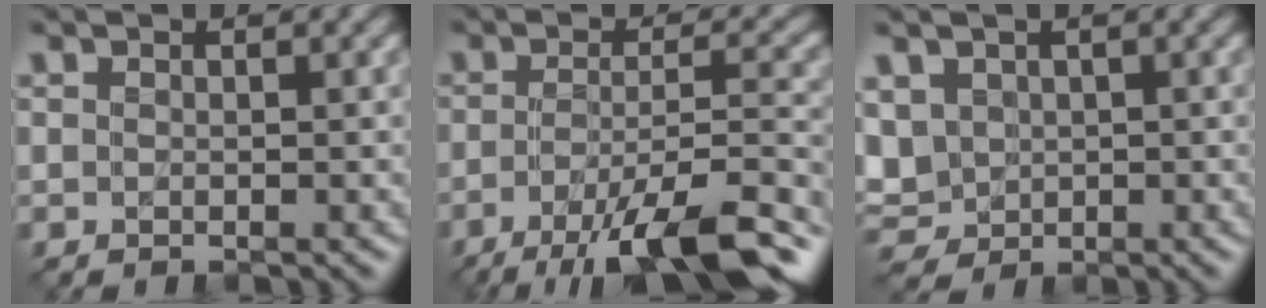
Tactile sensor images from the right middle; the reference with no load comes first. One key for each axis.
{"total": 11.2, "fx": -6.8, "fy": 2.5, "fz": 8.6, "tx": -0.130, "ty": 0.002, "tz": -0.112}
{"total": 4.0, "fx": 0.5, "fy": 3.5, "fz": 2.0, "tx": -0.065, "ty": 0.002, "tz": 0.016}